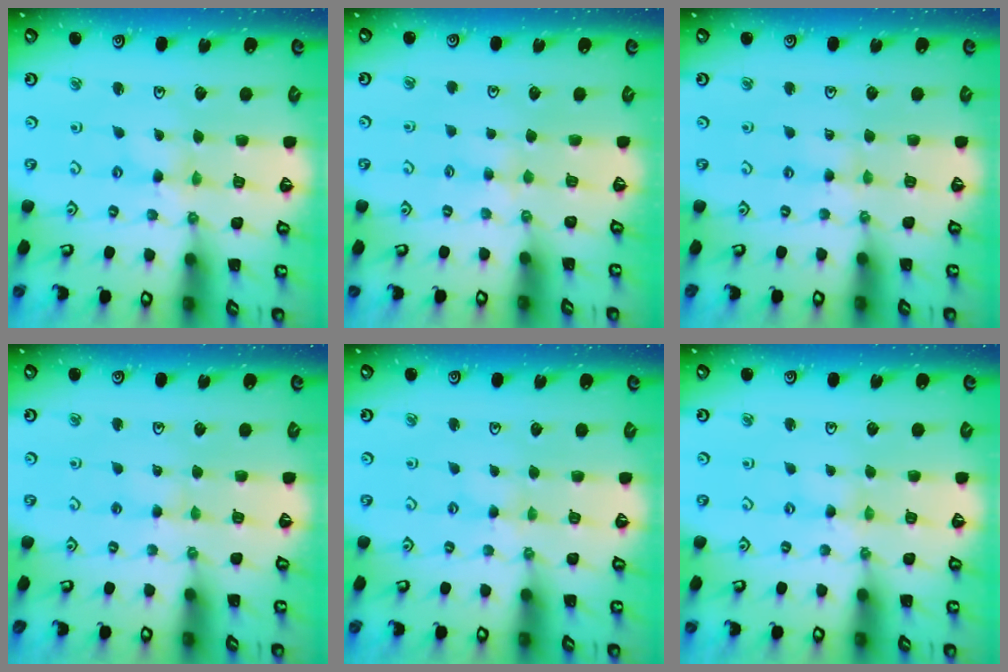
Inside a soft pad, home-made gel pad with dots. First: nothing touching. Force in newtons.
{"total": 3.0, "press": 3.0, "slide": 0.5}
{"total": 2.6, "press": 2.6, "slide": 0.3}
{"total": 1.8, "press": 1.8, "slide": 0.2}
{"total": 1.2, "press": 1.2, "slide": 0.3}
{"total": 2.4, "press": 2.3, "slide": 0.4}